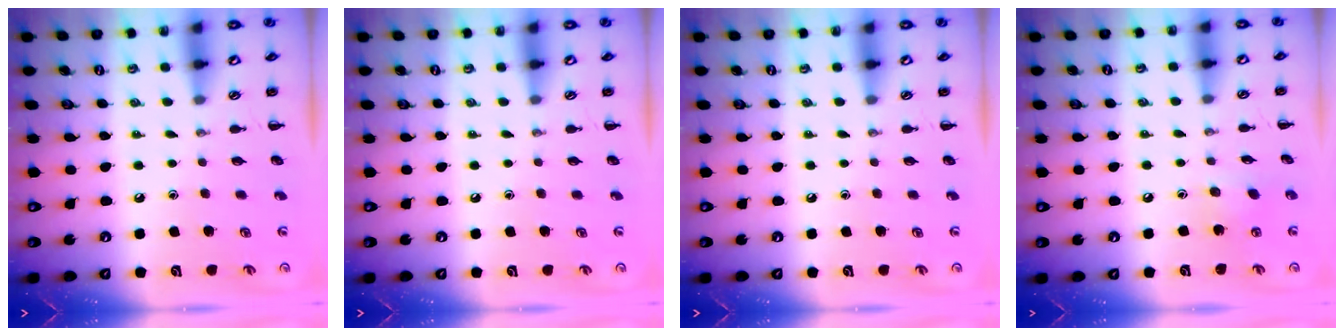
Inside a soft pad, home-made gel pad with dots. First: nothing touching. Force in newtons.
{"total": 0.0}
{"total": 0.0}
{"total": 5.0, "press": 4.9, "slide": 1.0}